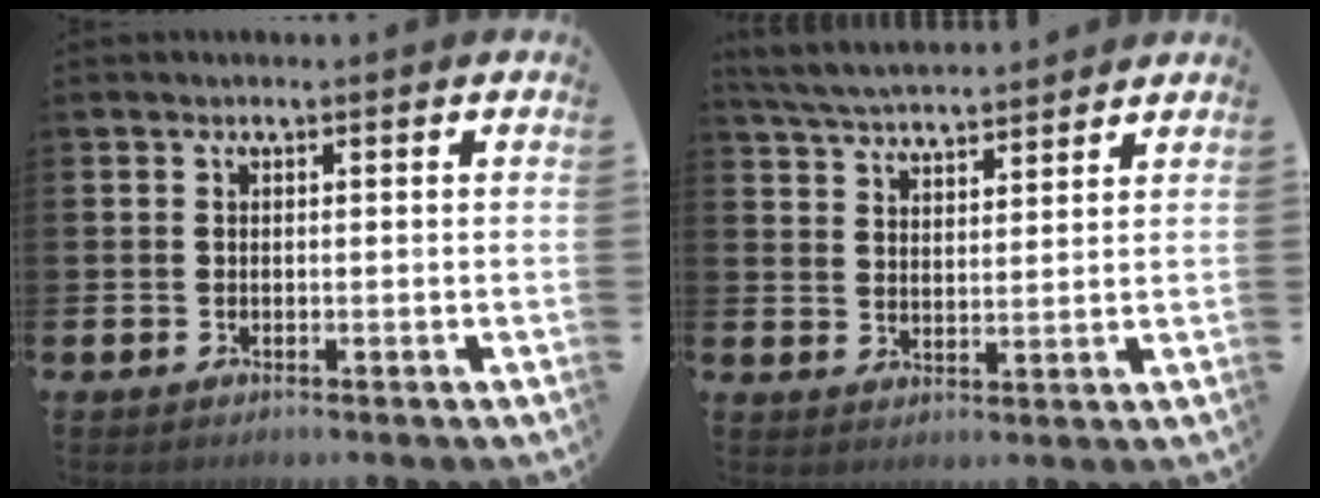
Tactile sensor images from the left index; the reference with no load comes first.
{"total": 5.2, "force": [5.2, 0.4, 0.6], "torque": [-0.031, -0.031, 0.091]}